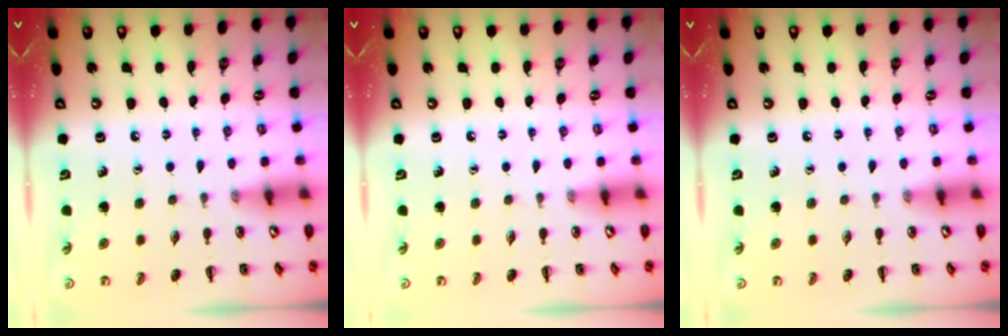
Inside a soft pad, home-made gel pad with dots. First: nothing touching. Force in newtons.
{"total": 0.0}
{"total": 0.0}